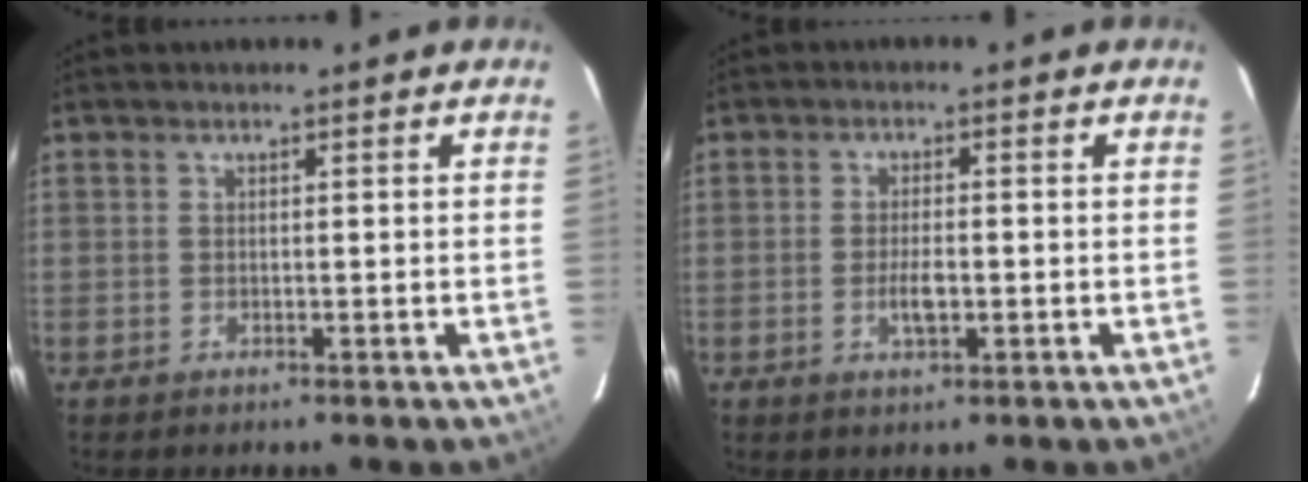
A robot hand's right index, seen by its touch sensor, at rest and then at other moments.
{"total": 3.8, "force": [-1.0, 1.4, 3.4], "torque": [-0.065, -0.003, -0.016]}